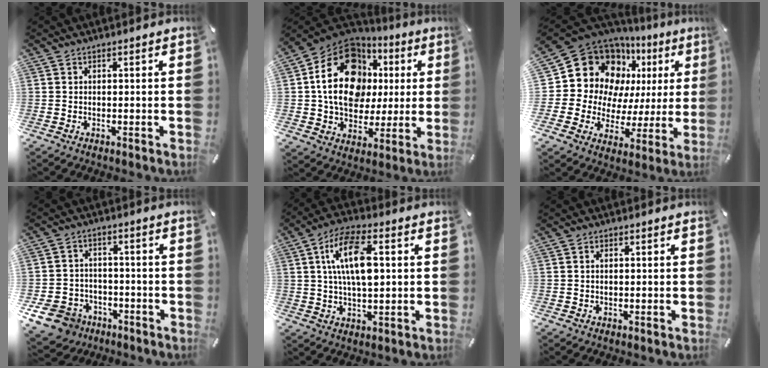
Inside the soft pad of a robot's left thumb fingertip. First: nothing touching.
{"total": 19.3, "force": [3.9, 15.3, 11.1], "torque": [-0.195, -0.008, 0.071]}
{"total": 19.4, "force": [8.6, 15.4, 8.2], "torque": [-0.122, -0.070, 0.180]}
{"total": 9.3, "force": [-4.8, 7.5, 2.7], "torque": [-0.078, 0.038, -0.087]}
{"total": 12.3, "force": [2.4, 5.6, 10.7], "torque": [-0.215, 0.004, 0.039]}
{"total": 0.9, "force": [0.1, 0.5, 0.7], "torque": [-0.015, 0.003, 0.002]}